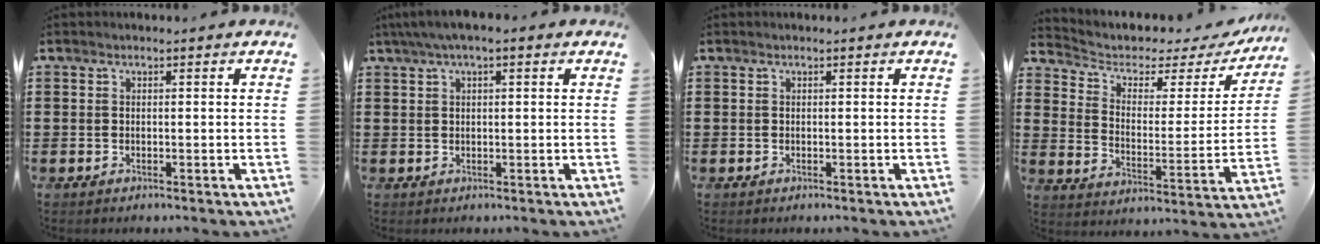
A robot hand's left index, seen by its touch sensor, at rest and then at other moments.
{"total": 2.5, "force": [0.9, 0.6, 2.2], "torque": [-0.042, 0.005, 0.016]}
{"total": 0.0}
{"total": 3.2, "force": [2.0, 1.9, 1.7], "torque": [-0.050, -0.015, 0.027]}